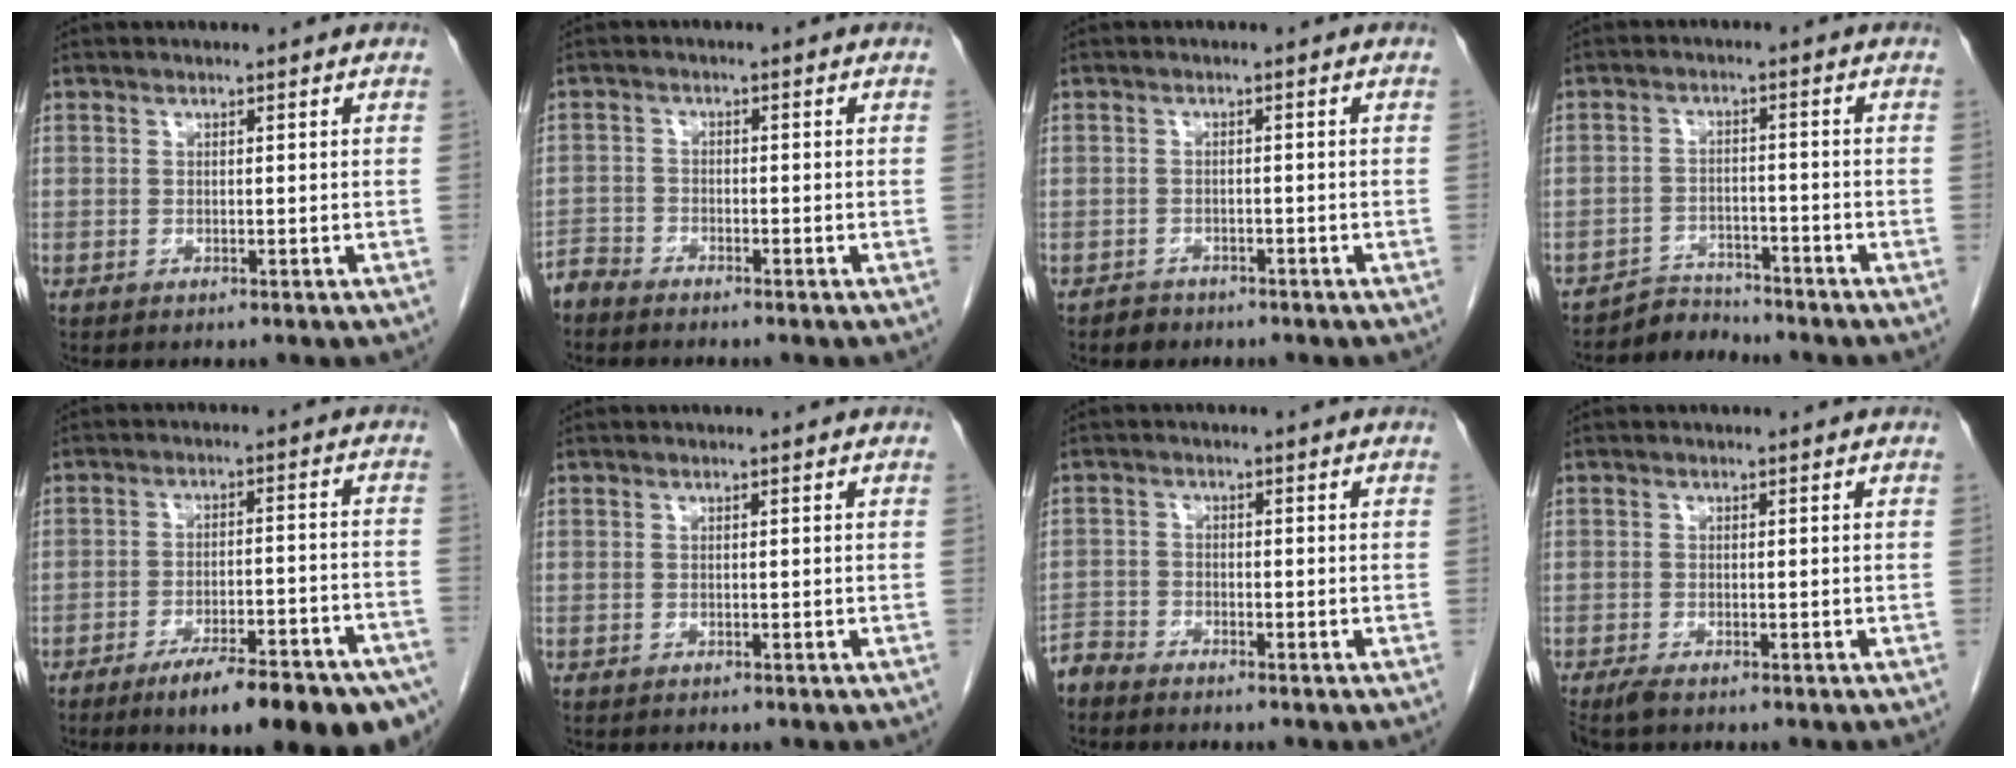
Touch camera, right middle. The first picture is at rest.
{"total": 2.8, "force": [-2.8, 0.5, 0.0], "torque": [0.006, -0.007, -0.056]}
{"total": 1.8, "force": [-1.4, 1.2, 0.0], "torque": [-0.008, 0.005, -0.018]}
{"total": 3.9, "force": [-3.6, 0.6, -1.2], "torque": [0.023, 0.000, -0.062]}
{"total": 17.6, "force": [-12.5, 2.9, 12.0], "torque": [-0.100, 0.017, -0.179]}
{"total": 0.0}
{"total": 3.0, "force": [-2.9, 0.5, -0.1], "torque": [0.007, -0.007, -0.059]}
{"total": 2.1, "force": [-1.7, 0.5, 1.2], "torque": [-0.025, -0.006, -0.029]}